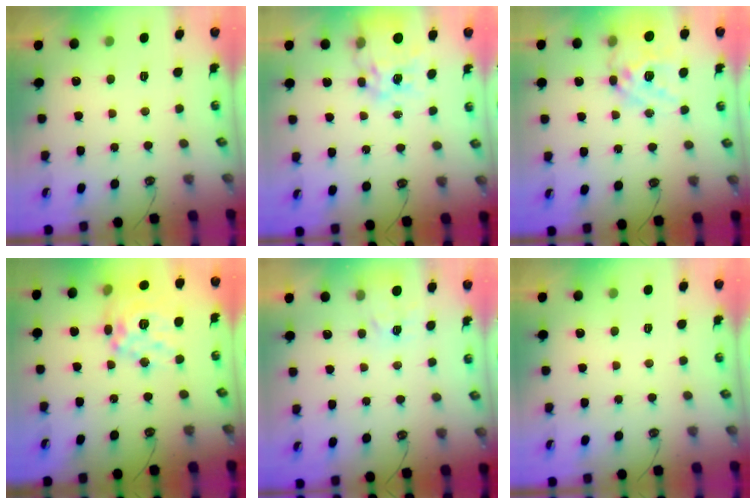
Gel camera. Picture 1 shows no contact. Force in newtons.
{"total": 15.1, "press": 15.1, "slide": 1.5}
{"total": 17.1, "press": 17.0, "slide": 1.7}
{"total": 16.7, "press": 16.6, "slide": 1.6}
{"total": 5.2, "press": 5.2, "slide": 0.6}
{"total": 0.0}